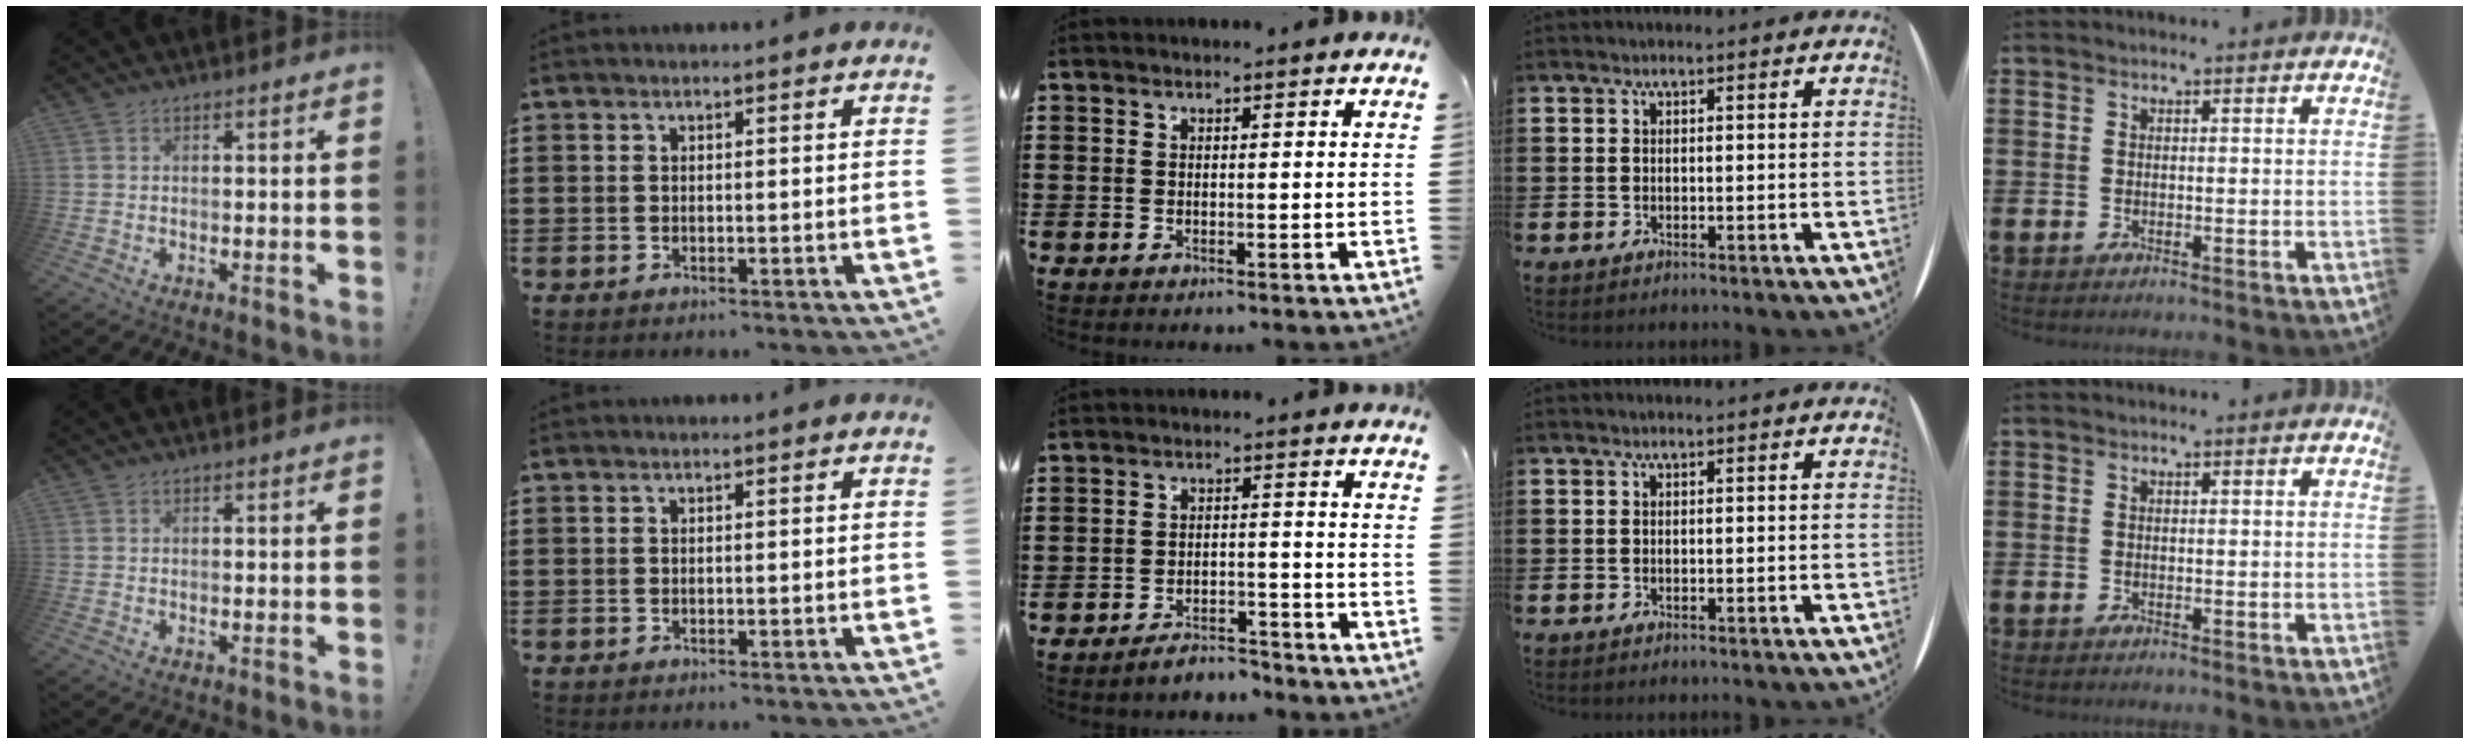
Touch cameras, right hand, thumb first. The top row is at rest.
{"middle": {"total": 3.6, "force": [-3.6, 0.5, 0.2], "torque": [-0.007, 0.005, -0.074]}}